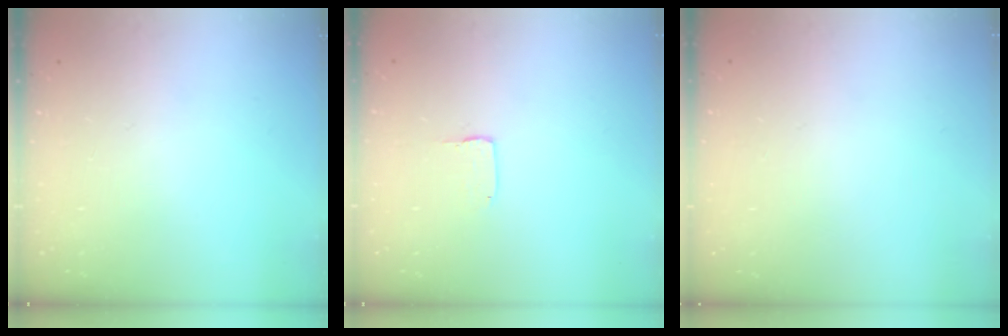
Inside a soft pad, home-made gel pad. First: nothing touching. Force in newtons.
{"total": 2.0, "press": 2.0, "slide": 0.1}
{"total": 0.0}